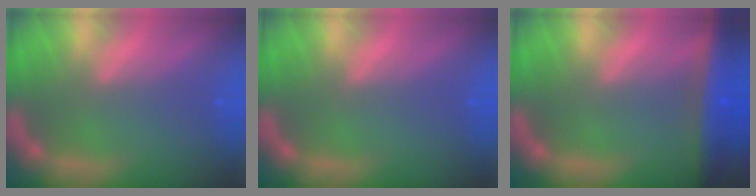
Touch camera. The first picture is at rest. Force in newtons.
{"total": 0.0}
{"total": 7.4}